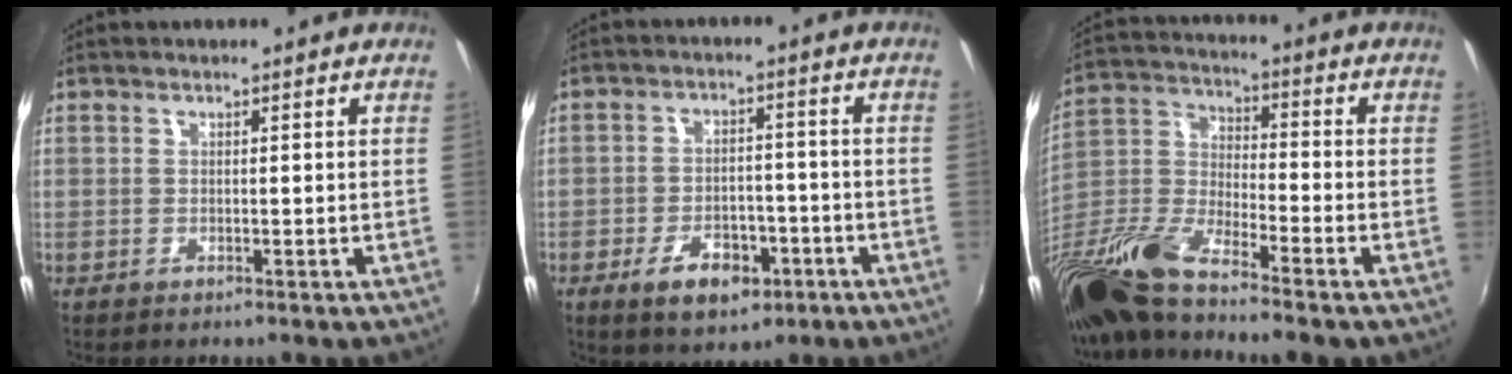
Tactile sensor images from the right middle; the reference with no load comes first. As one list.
[{"total": 9.2, "force": [-4.8, 5.4, 5.8], "torque": [-0.121, 0.005, -0.064]}, {"total": 18.1, "force": [-13.0, 3.9, 11.9], "torque": [-0.253, -0.035, -0.261]}]